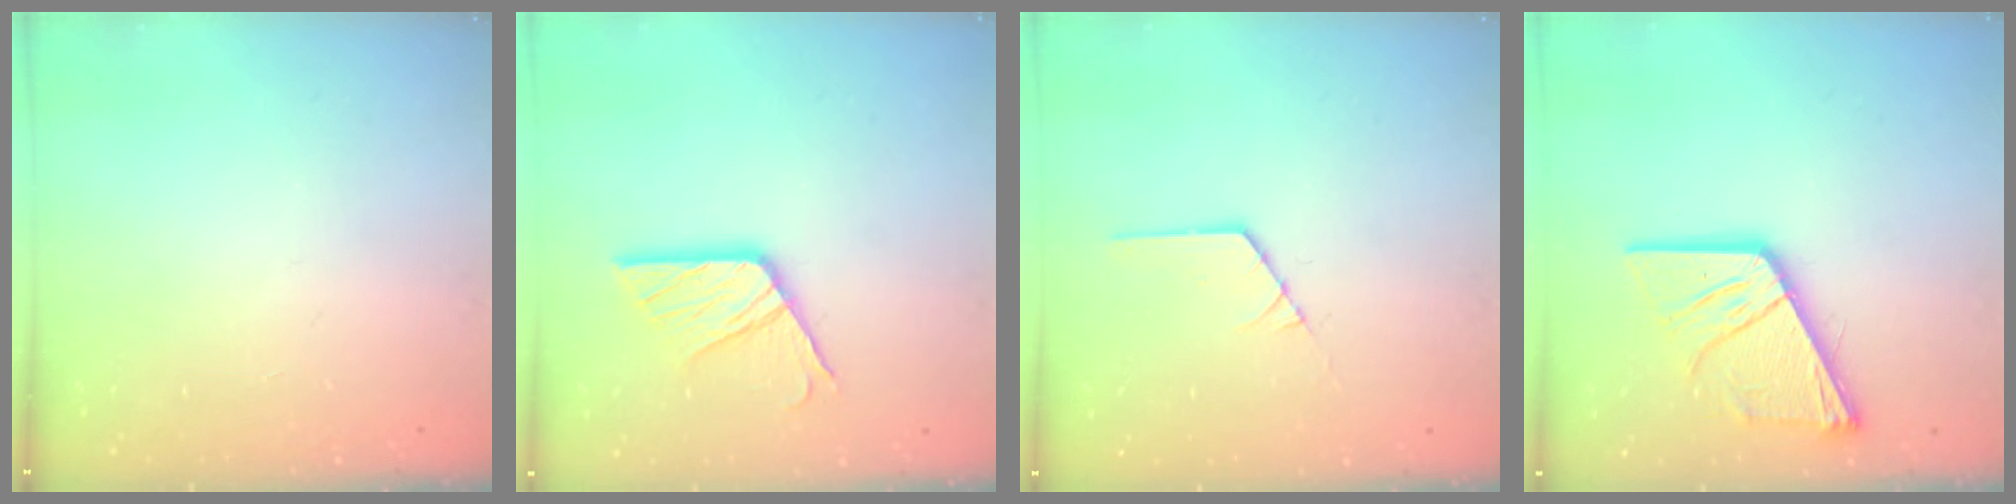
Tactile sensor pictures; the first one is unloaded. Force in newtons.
{"total": 13.0, "press": 13.0, "slide": 1.1}
{"total": 1.3, "press": 1.3, "slide": 0.2}
{"total": 15.4, "press": 15.3, "slide": 1.7}